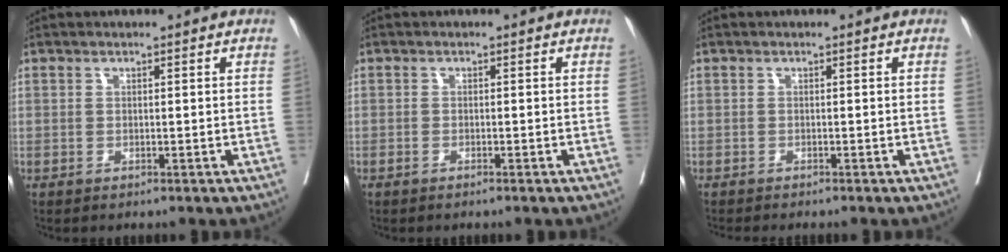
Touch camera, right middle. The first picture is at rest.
{"total": 0.8, "force": [-0.6, 0.1, 0.5], "torque": [-0.010, -0.002, -0.010]}
{"total": 2.3, "force": [-2.1, -0.1, 0.9], "torque": [-0.012, -0.004, -0.033]}